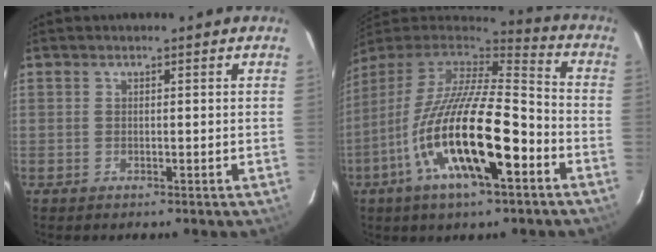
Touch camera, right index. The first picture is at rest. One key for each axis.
{"total": 22.0, "fx": -8.9, "fy": 5.9, "fz": 19.3, "tx": -0.350, "ty": -0.035, "tz": -0.165}